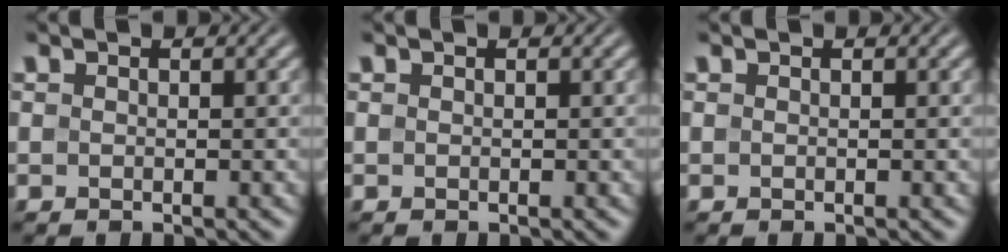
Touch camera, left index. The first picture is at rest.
{"total": 0.0}
{"total": 0.0}